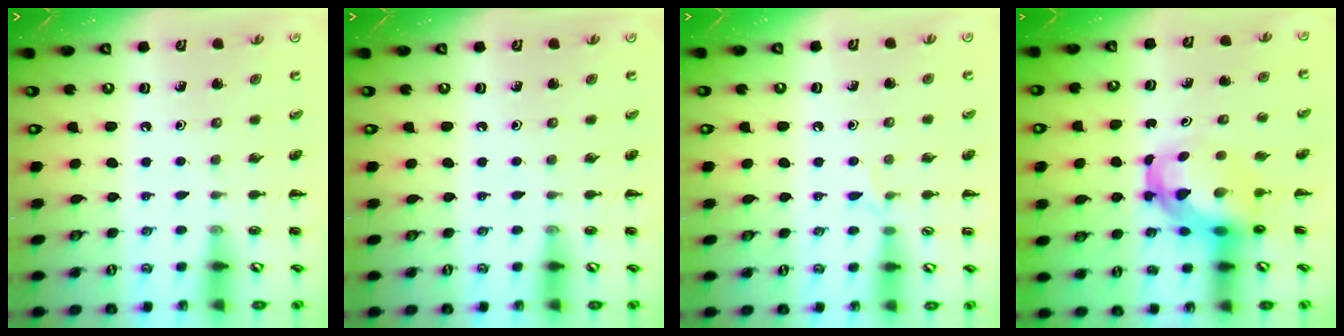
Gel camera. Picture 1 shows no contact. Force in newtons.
{"total": 0.0}
{"total": 4.4, "press": 4.1, "slide": 1.5}
{"total": 5.6, "press": 5.5, "slide": 1.5}